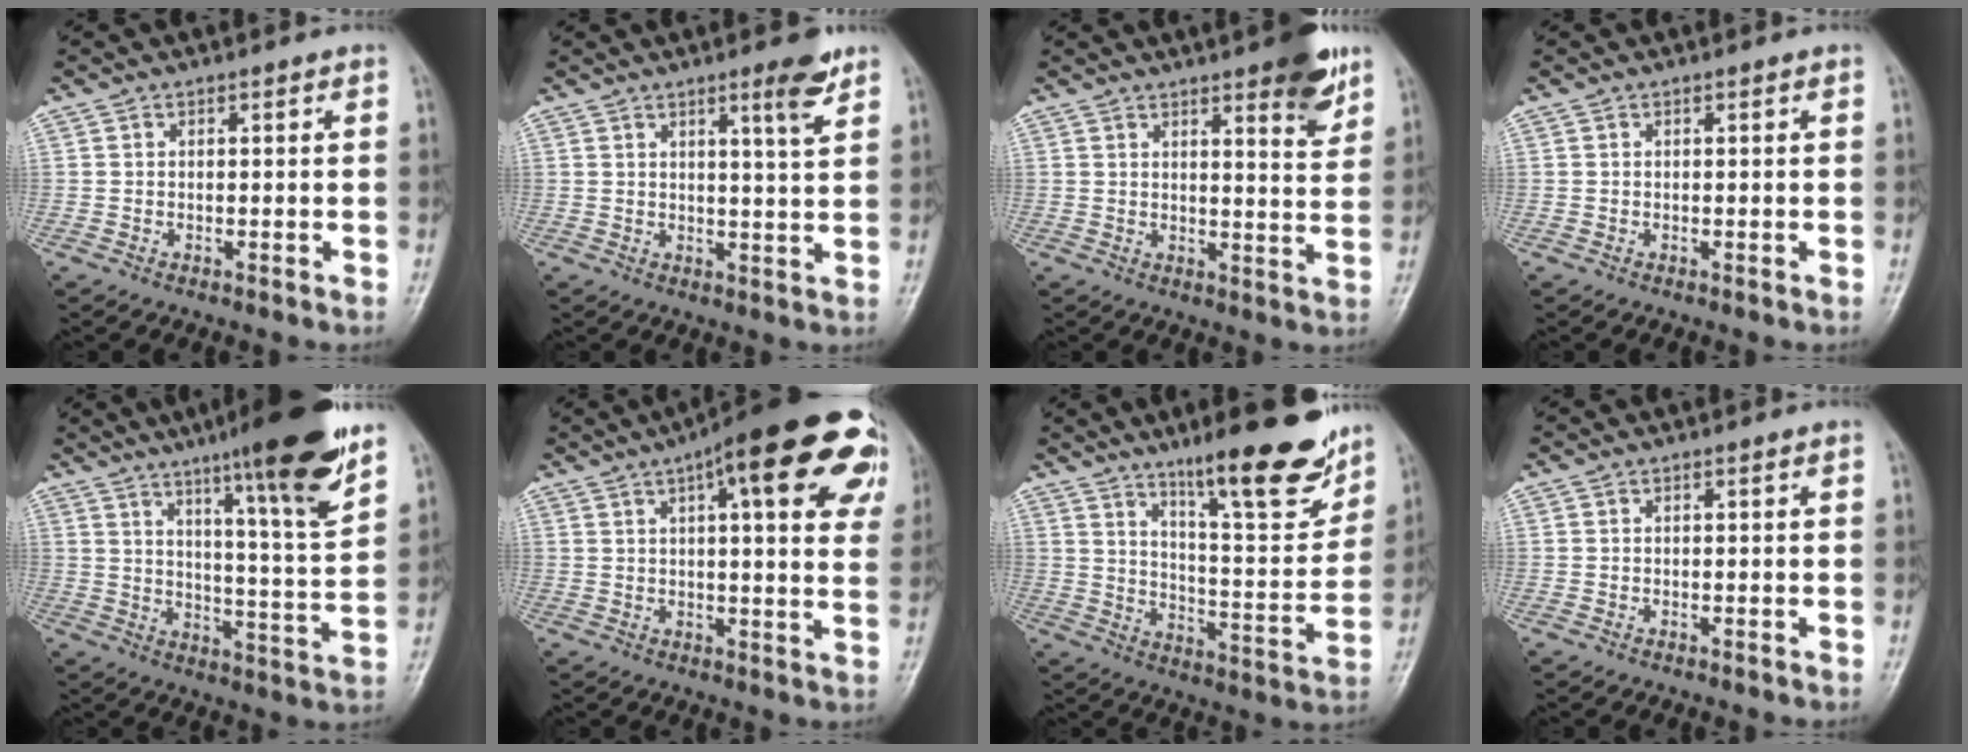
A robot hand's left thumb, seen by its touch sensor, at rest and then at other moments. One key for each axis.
{"total": 5.5, "fx": 3.4, "fy": 0.5, "fz": 4.2, "tx": -0.055, "ty": -0.025, "tz": 0.049}
{"total": 9.2, "fx": 5.8, "fy": 2.2, "fz": 6.8, "tx": -0.070, "ty": -0.031, "tz": 0.073}
{"total": 0.0}
{"total": 18.2, "fx": 11.9, "fy": 1.6, "fz": 13.7, "tx": -0.185, "ty": -0.062, "tz": 0.175}
{"total": 24.2, "fx": 10.8, "fy": 7.2, "fz": 20.5, "tx": -0.244, "ty": 0.010, "tz": 0.132}
{"total": 20.3, "fx": 13.7, "fy": 4.6, "fz": 14.2, "tx": -0.162, "ty": -0.077, "tz": 0.213}
{"total": 0.0}